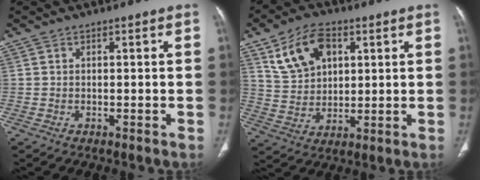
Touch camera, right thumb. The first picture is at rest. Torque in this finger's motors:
{"motor_torque": [-0.35, 0.48, -0.02, 0.21, 0.09]}